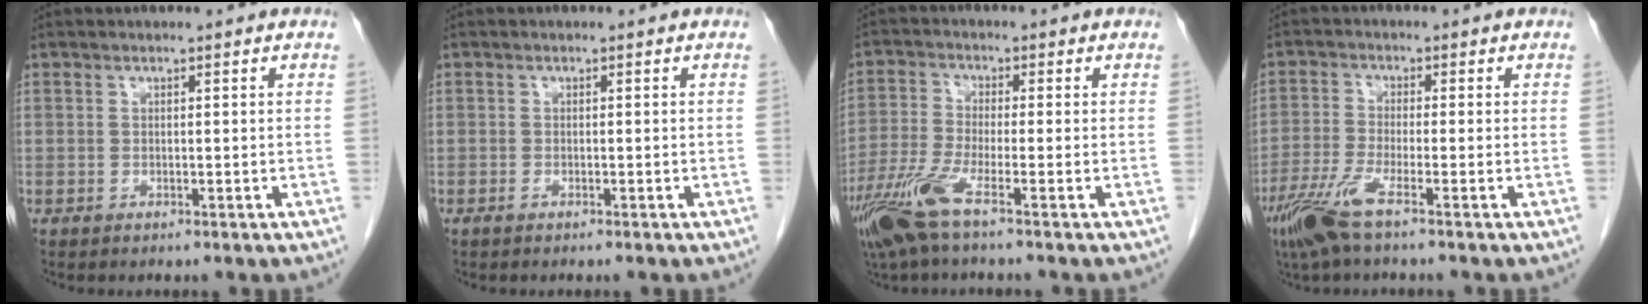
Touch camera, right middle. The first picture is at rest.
{"total": 0.5, "force": [-0.4, 0.0, 0.3], "torque": [-0.010, -0.001, -0.007]}
{"total": 7.5, "force": [-4.5, 0.3, 6.0], "torque": [-0.135, -0.018, -0.094]}
{"total": 6.4, "force": [-4.0, 0.2, 4.9], "torque": [-0.109, -0.016, -0.083]}